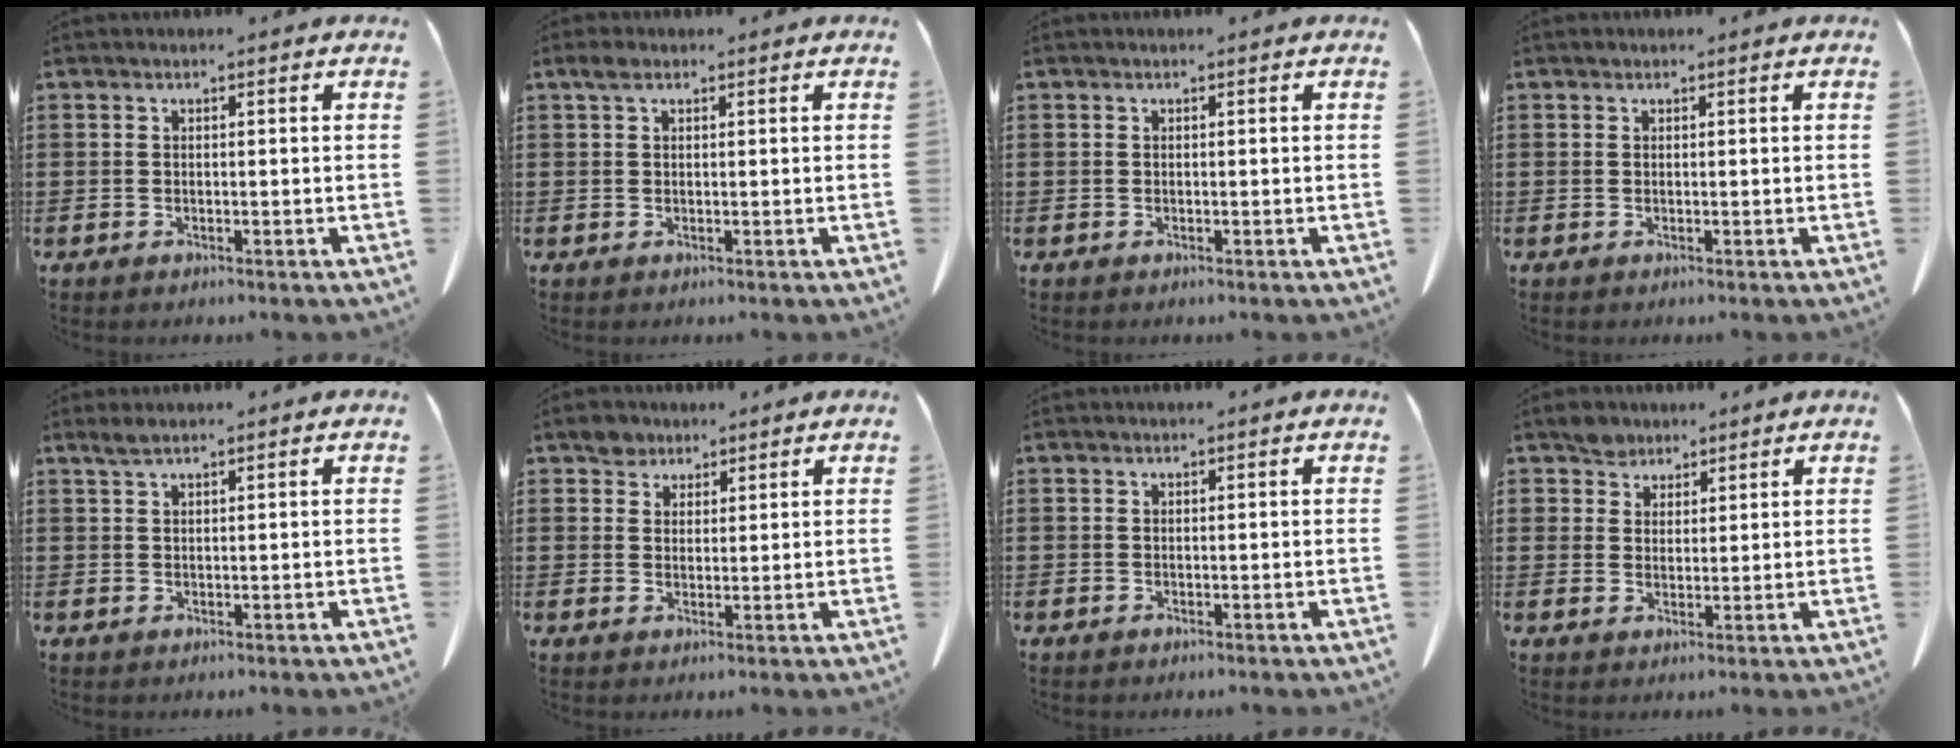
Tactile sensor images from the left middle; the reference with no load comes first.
{"total": 1.7, "force": [0.7, 0.9, 1.2], "torque": [-0.027, 0.007, 0.012]}
{"total": 0.0}
{"total": 0.0}
{"total": 1.5, "force": [1.1, 0.2, 1.0], "torque": [-0.022, 0.001, 0.020]}
{"total": 3.4, "force": [2.7, 2.0, 0.7], "torque": [-0.015, 0.006, 0.050]}
{"total": 0.0}
{"total": 3.7, "force": [3.0, 2.1, 0.2], "torque": [-0.017, 0.009, 0.059]}